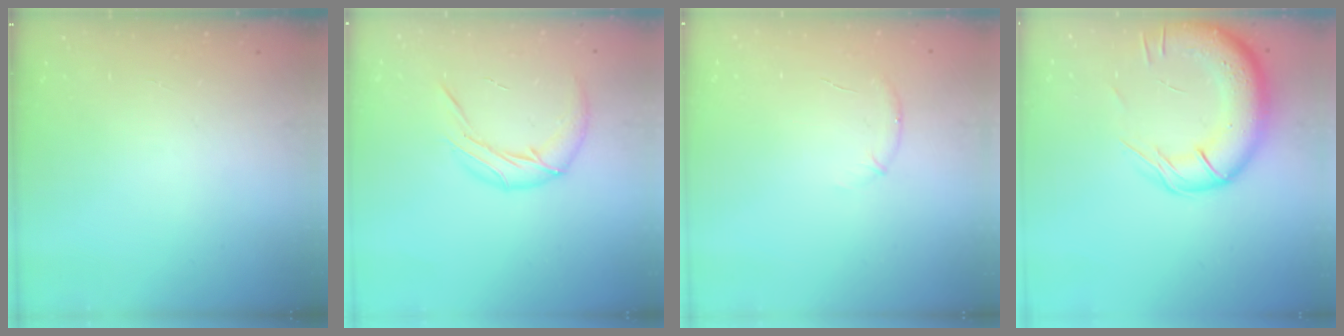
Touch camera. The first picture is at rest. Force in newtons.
{"total": 11.2, "press": 10.9, "slide": 2.4}
{"total": 5.8, "press": 5.4, "slide": 2.2}
{"total": 18.1, "press": 17.7, "slide": 3.6}